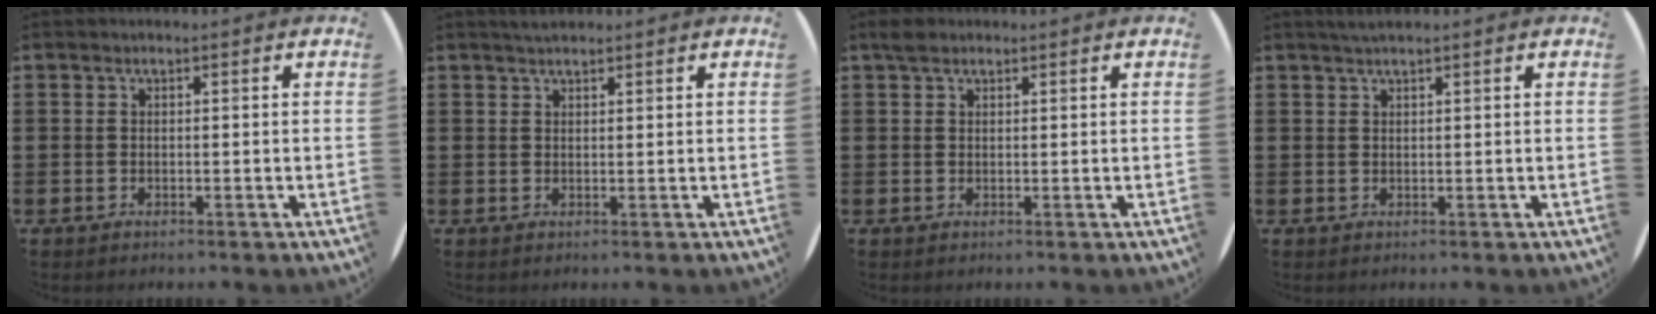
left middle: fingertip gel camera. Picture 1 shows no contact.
{"total": 1.4, "force": [1.3, 0.2, 0.5], "torque": [-0.010, 0.003, 0.024]}
{"total": 1.4, "force": [1.2, 0.7, 0.5], "torque": [-0.004, 0.002, 0.020]}
{"total": 1.2, "force": [1.0, -0.1, 0.7], "torque": [-0.013, 0.002, 0.018]}